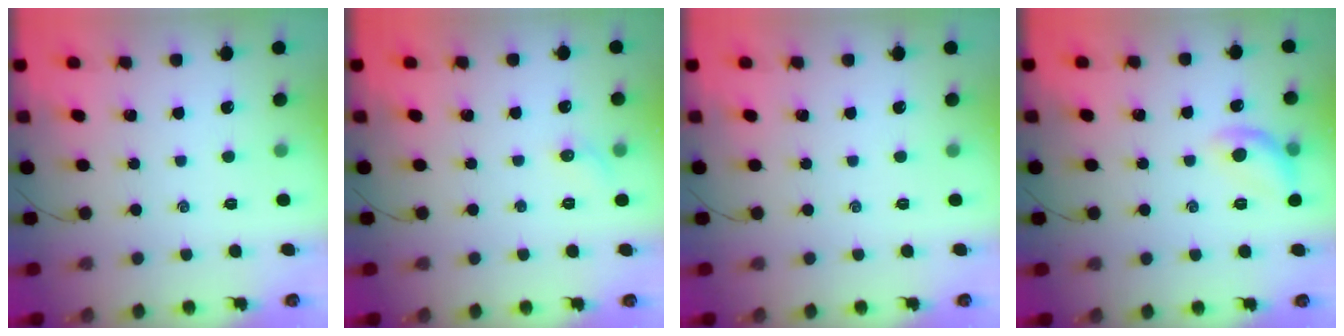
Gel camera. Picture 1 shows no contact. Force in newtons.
{"total": 5.1, "press": 4.9, "slide": 1.5}
{"total": 0.0}
{"total": 9.6, "press": 9.6, "slide": 0.7}